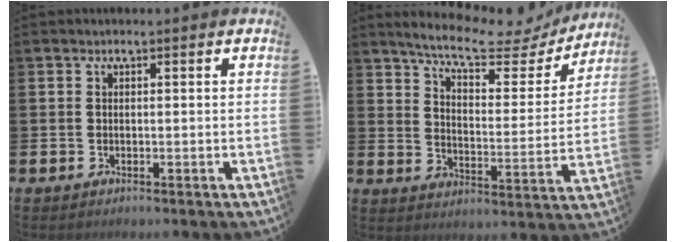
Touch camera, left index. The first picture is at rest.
{"total": 8.3, "force": [7.4, 1.8, 3.4], "torque": [-0.086, -0.052, 0.122]}